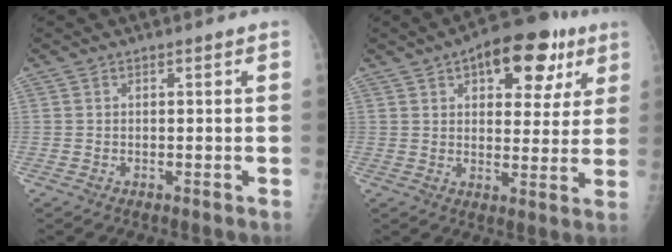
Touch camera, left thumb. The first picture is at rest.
{"total": 15.1, "force": [7.4, 7.6, 10.7], "torque": [-0.092, -0.009, 0.098]}